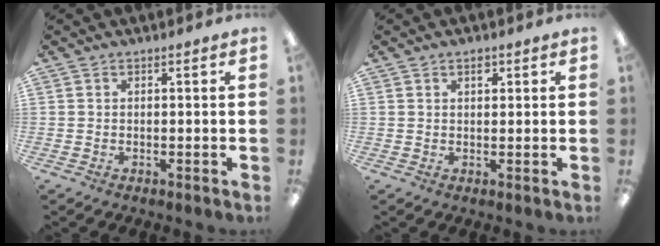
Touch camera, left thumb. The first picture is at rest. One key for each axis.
{"total": 2.2, "fx": 1.3, "fy": 1.2, "fz": 1.2, "tx": -0.002, "ty": -0.007, "tz": 0.018}